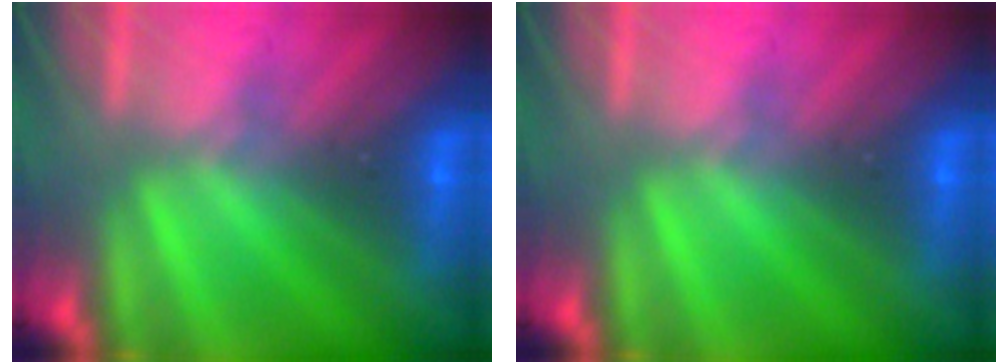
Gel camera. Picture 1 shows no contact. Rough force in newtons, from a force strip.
{"total": 0.0}